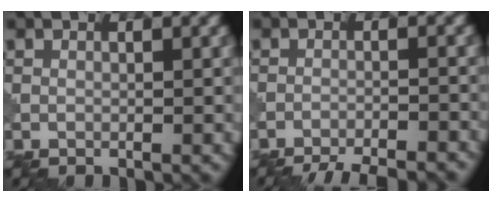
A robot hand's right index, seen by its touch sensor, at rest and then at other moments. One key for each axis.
{"total": 8.1, "fx": -7.6, "fy": 1.4, "fz": 2.4, "tx": -0.028, "ty": -0.001, "tz": -0.106}